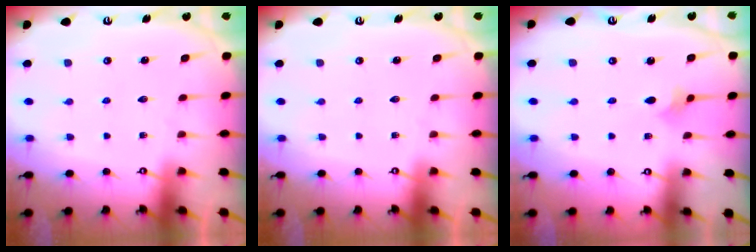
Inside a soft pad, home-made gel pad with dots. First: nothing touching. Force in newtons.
{"total": 0.0}
{"total": 2.1, "press": 2.1, "slide": 0.4}